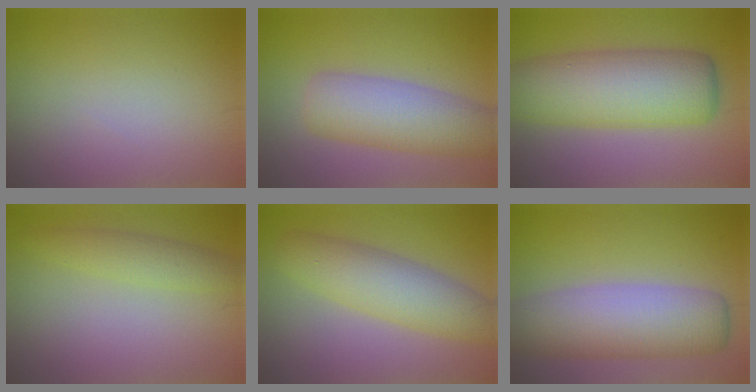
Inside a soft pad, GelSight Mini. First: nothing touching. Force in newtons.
{"total": 7.1, "press": 7.1, "slide": 0.4}
{"total": 10.3, "press": 10.3, "slide": 0.4}
{"total": 2.6, "press": 2.6, "slide": 0.0}
{"total": 6.2, "press": 6.2, "slide": 0.2}
{"total": 9.1, "press": 9.1, "slide": 0.5}